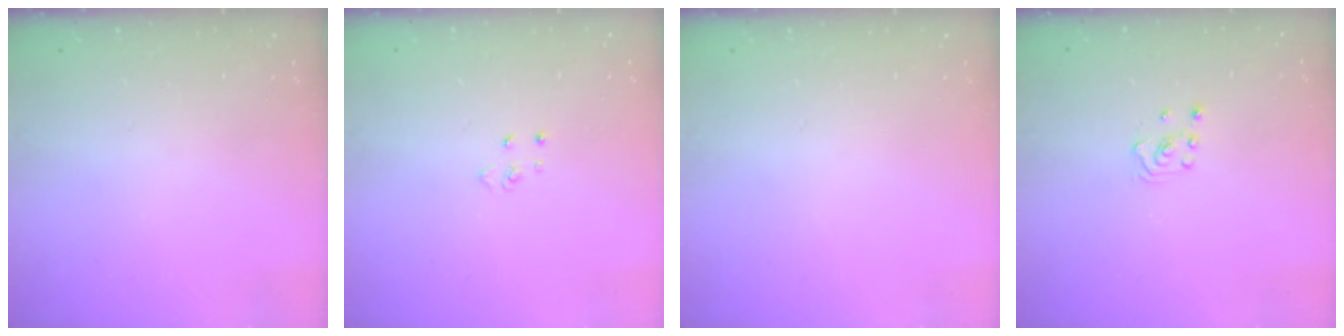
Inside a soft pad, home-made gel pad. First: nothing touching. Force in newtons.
{"total": 2.6, "press": 2.6, "slide": 0.3}
{"total": 0.0}
{"total": 2.8, "press": 2.6, "slide": 1.1}